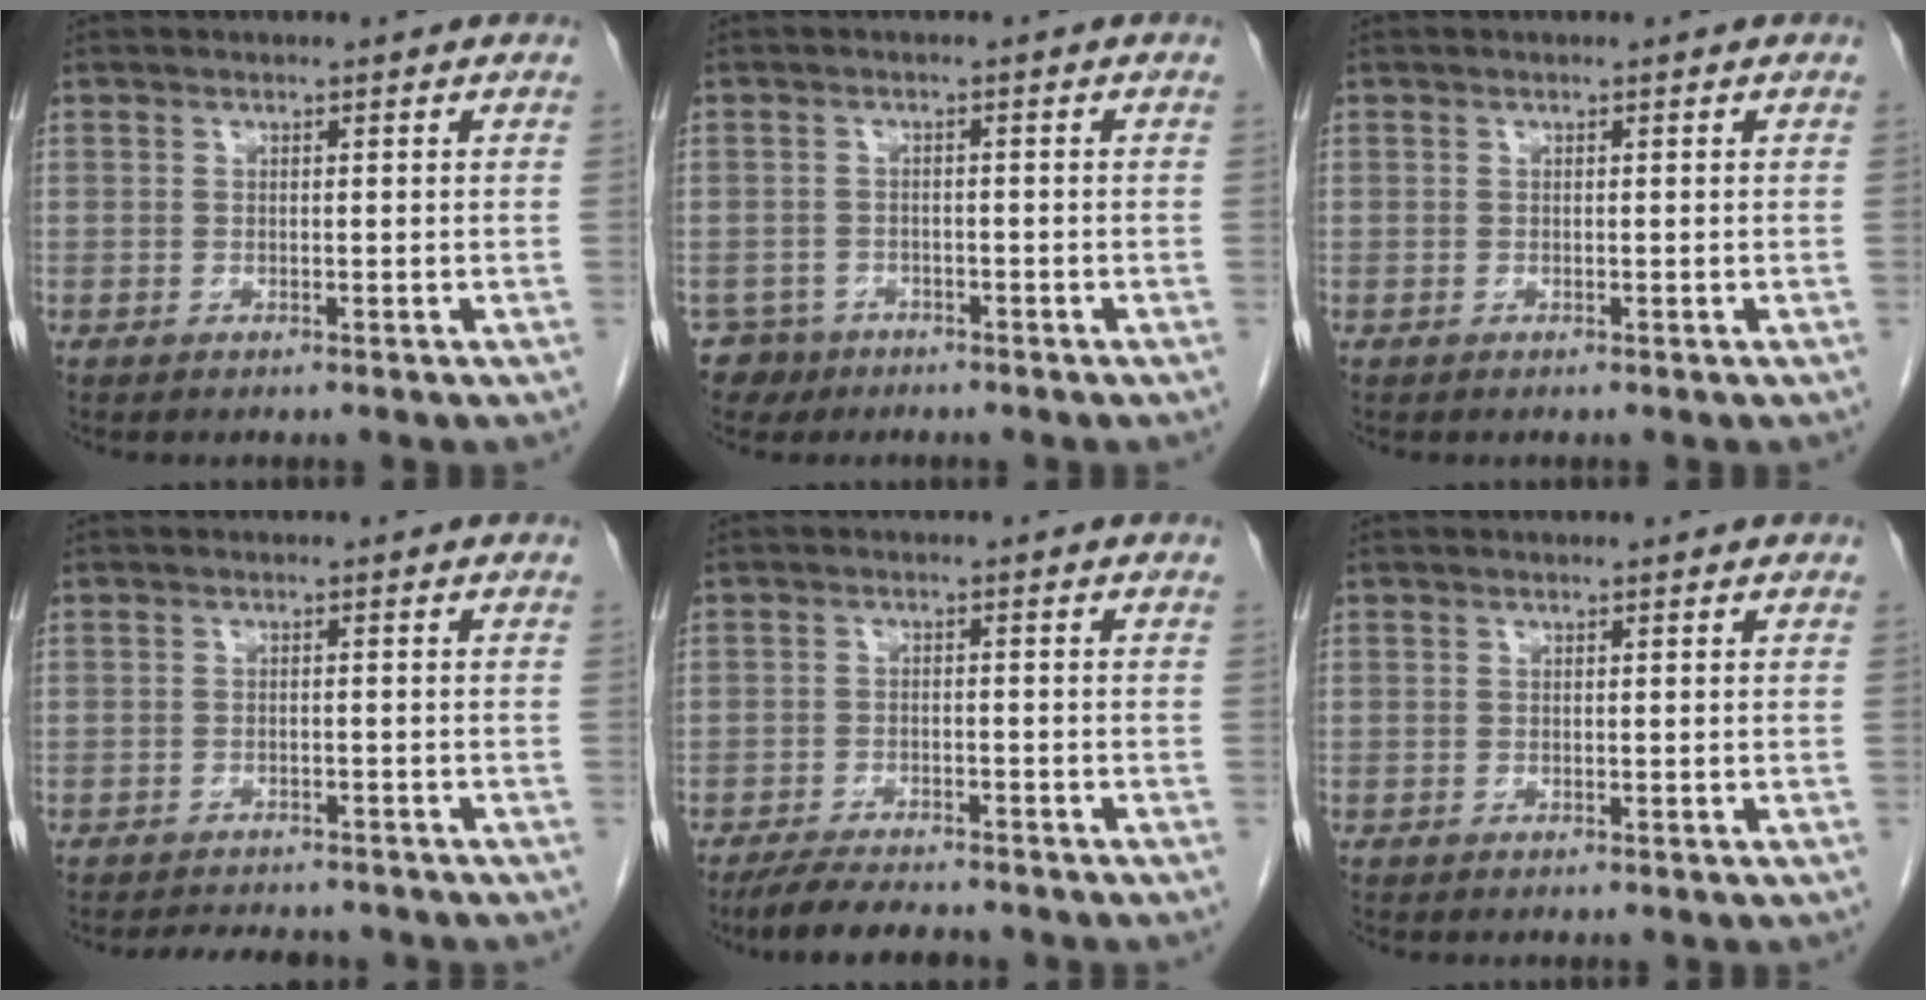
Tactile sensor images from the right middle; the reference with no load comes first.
{"total": 3.3, "force": [-2.3, 2.3, -0.4], "torque": [0.011, 0.006, -0.038]}
{"total": 0.0}
{"total": 6.8, "force": [-6.3, 1.9, 1.9], "torque": [-0.030, -0.004, -0.079]}
{"total": 6.8, "force": [-6.1, 1.2, 2.7], "torque": [-0.049, -0.019, -0.101]}
{"total": 0.0}